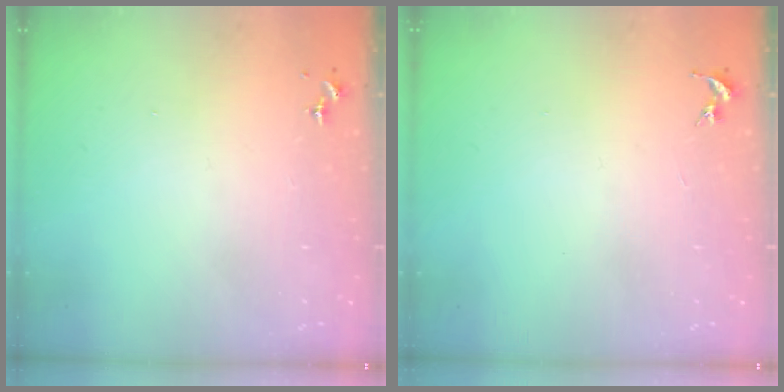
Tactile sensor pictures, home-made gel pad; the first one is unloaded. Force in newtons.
{"total": 0.0}